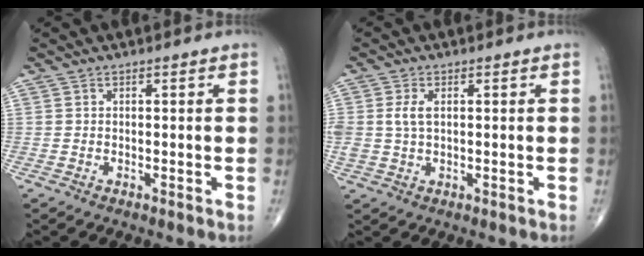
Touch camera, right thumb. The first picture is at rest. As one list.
[{"total": 3.6, "force": [0.7, 2.1, 2.9], "torque": [-0.071, 0.003, 0.016]}]